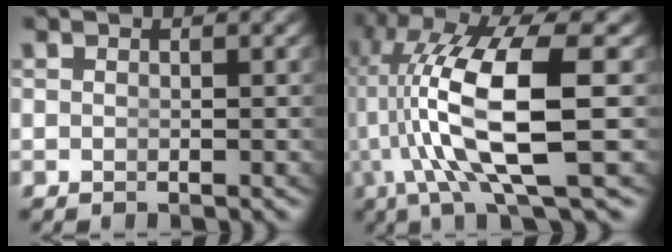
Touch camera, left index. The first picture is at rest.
{"total": 9.7, "force": [1.0, 3.3, 9.1], "torque": [-0.190, -0.014, 0.025]}